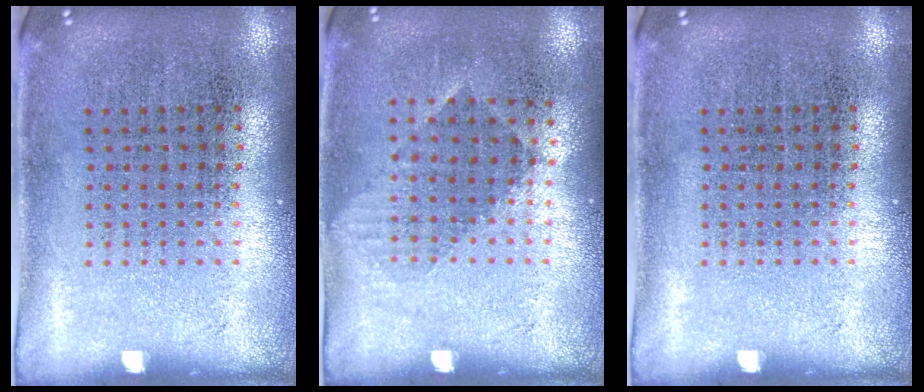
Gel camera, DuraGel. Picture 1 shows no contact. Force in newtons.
{"total": 0.9, "press": 0.7, "slide": 0.6}
{"total": 0.0}